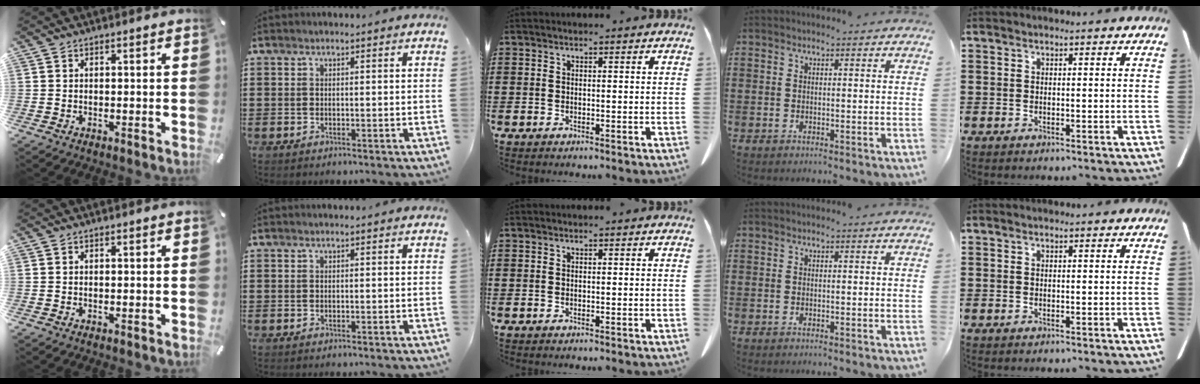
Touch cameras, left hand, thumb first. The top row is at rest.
{}